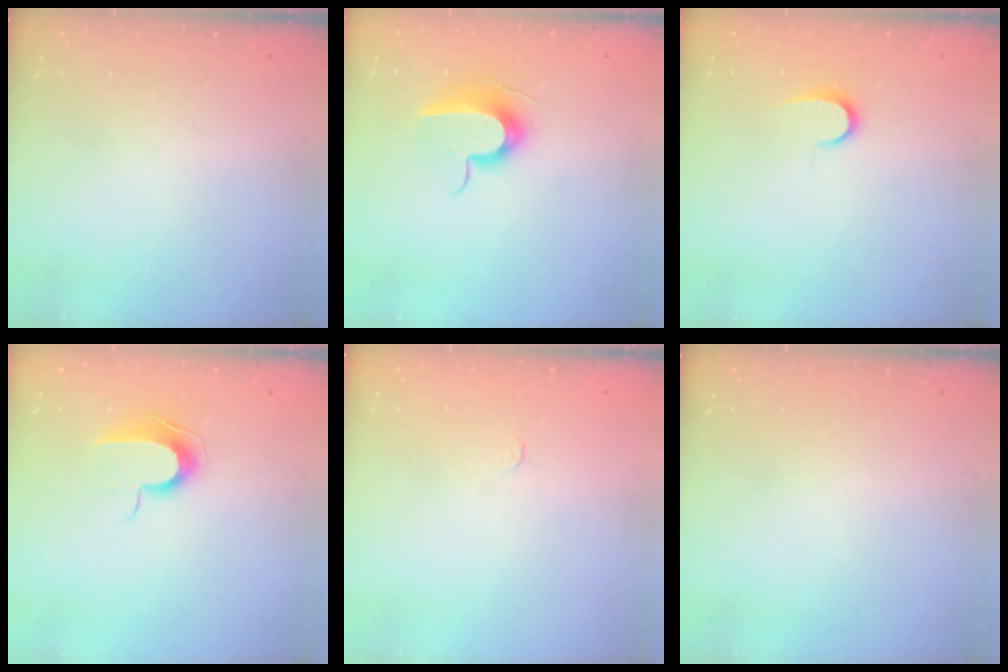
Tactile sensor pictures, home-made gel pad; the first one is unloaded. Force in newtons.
{"total": 10.7, "press": 10.7, "slide": 0.4}
{"total": 6.8, "press": 6.7, "slide": 0.6}
{"total": 9.2, "press": 9.1, "slide": 1.0}
{"total": 1.7, "press": 1.7, "slide": 0.2}
{"total": 0.0}